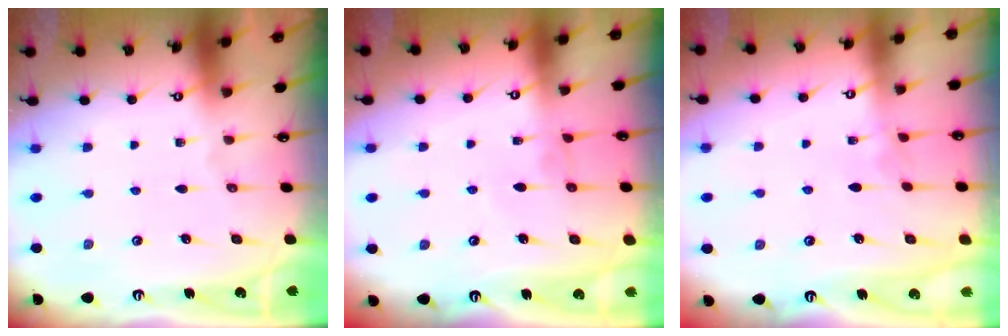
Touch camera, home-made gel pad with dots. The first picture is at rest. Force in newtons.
{"total": 1.1, "press": 1.0, "slide": 0.2}
{"total": 3.0, "press": 3.0, "slide": 0.3}